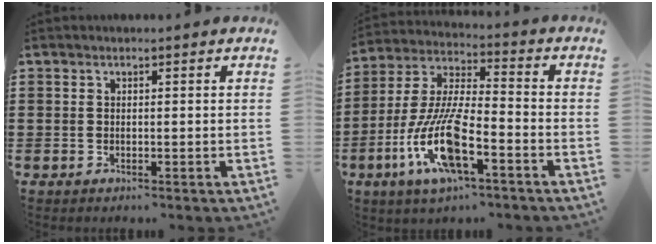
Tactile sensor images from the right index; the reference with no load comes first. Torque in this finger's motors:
{"motor_torque": [2.14, 0.00, 1.05, 0.21]}